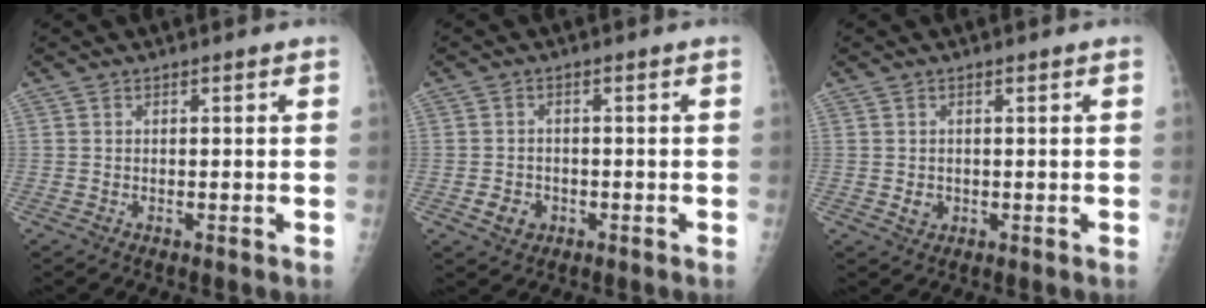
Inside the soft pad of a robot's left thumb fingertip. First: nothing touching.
{"total": 3.3, "force": [-1.1, 2.7, 1.4], "torque": [-0.014, 0.004, -0.014]}
{"total": 1.8, "force": [0.0, 1.5, 0.8], "torque": [-0.008, 0.000, 0.005]}